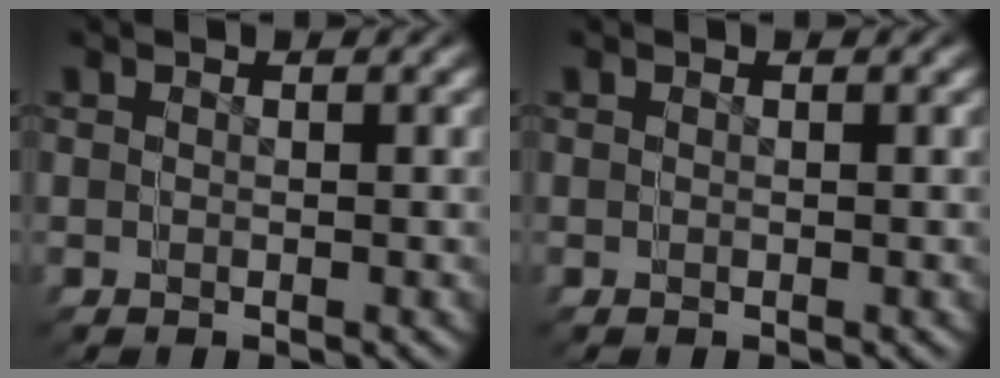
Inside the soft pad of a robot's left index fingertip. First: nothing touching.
{"total": 0.0}